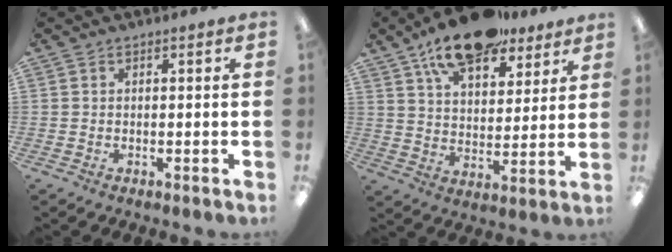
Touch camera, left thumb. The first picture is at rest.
{"total": 15.8, "force": [11.8, 6.9, 8.0], "torque": [-0.136, -0.055, 0.207]}